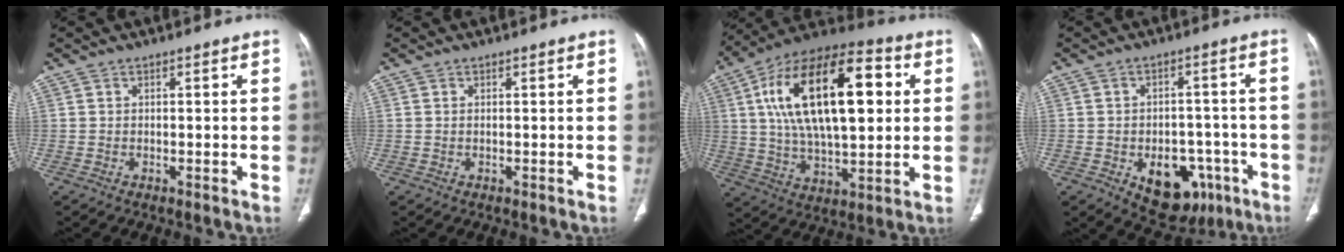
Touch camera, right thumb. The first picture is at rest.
{"total": 0.0}
{"total": 27.4, "force": [5.9, 13.0, 23.4], "torque": [-0.395, 0.013, 0.094]}
{"total": 13.2, "force": [-5.5, 8.6, 8.3], "torque": [-0.075, 0.031, -0.061]}